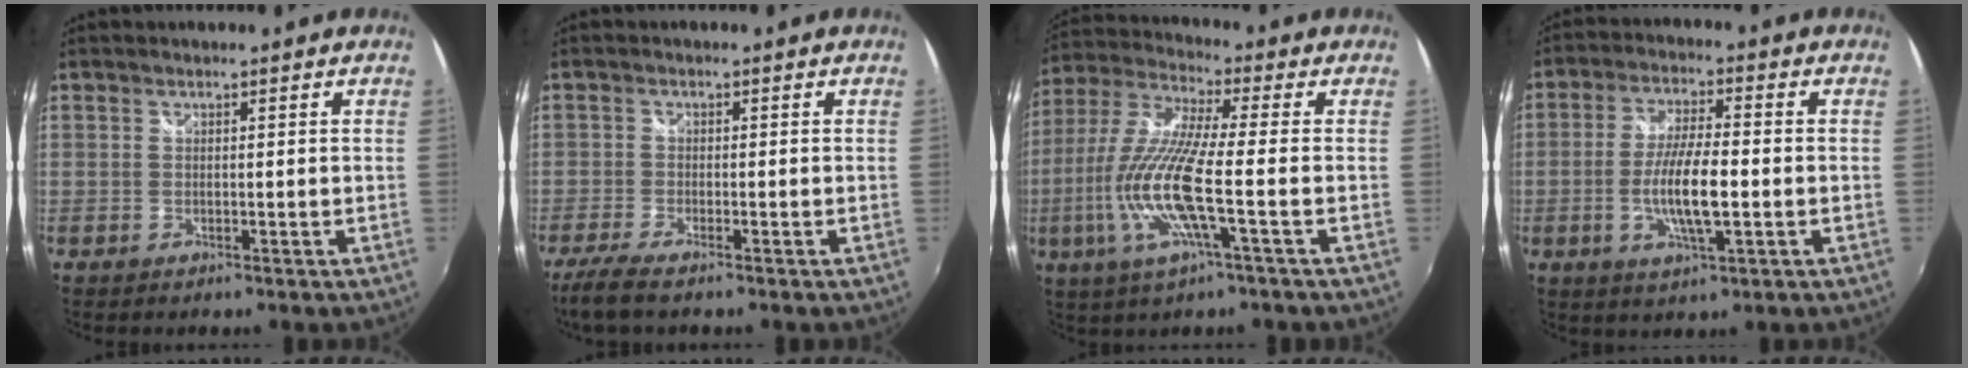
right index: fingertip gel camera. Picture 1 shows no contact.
{"total": 4.8, "force": [-3.8, 0.8, 2.8], "torque": [-0.080, -0.017, -0.077]}
{"total": 14.8, "force": [-4.2, 1.2, 14.2], "torque": [-0.293, -0.015, -0.083]}
{"total": 9.6, "force": [-2.1, 2.0, 9.2], "torque": [-0.178, -0.006, -0.039]}